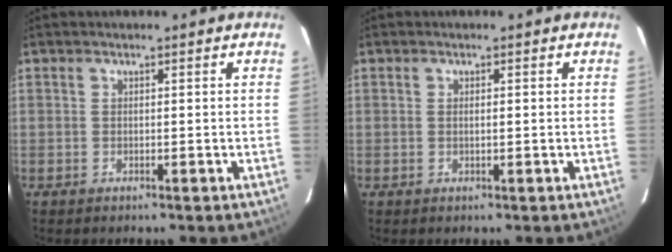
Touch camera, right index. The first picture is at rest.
{"total": 0.8, "force": [0.1, 0.1, 0.8], "torque": [-0.014, 0.002, 0.001]}